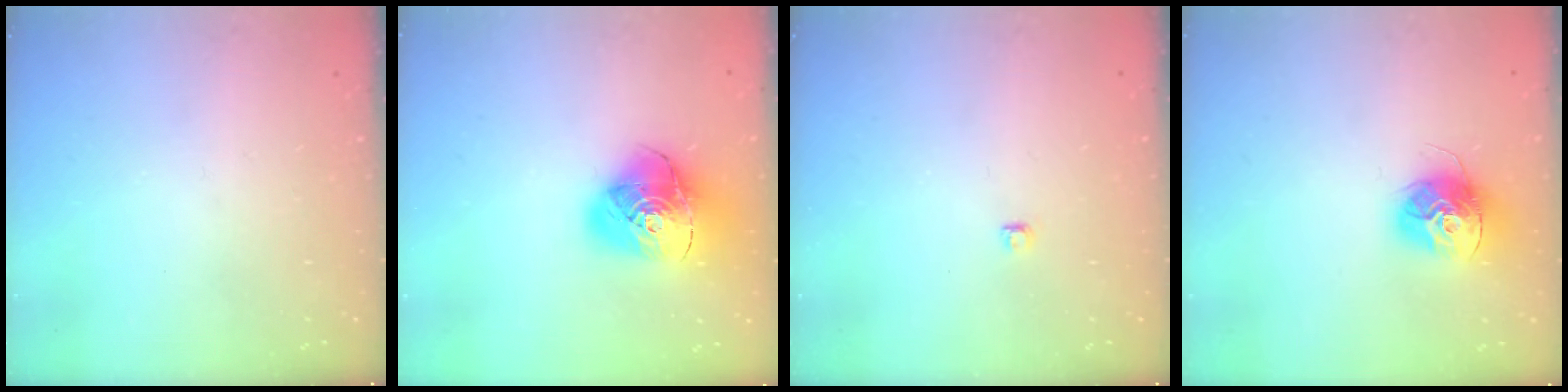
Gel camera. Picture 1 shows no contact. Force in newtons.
{"total": 17.5, "press": 17.3, "slide": 2.1}
{"total": 2.8, "press": 2.7, "slide": 0.3}
{"total": 13.7, "press": 13.6, "slide": 1.3}